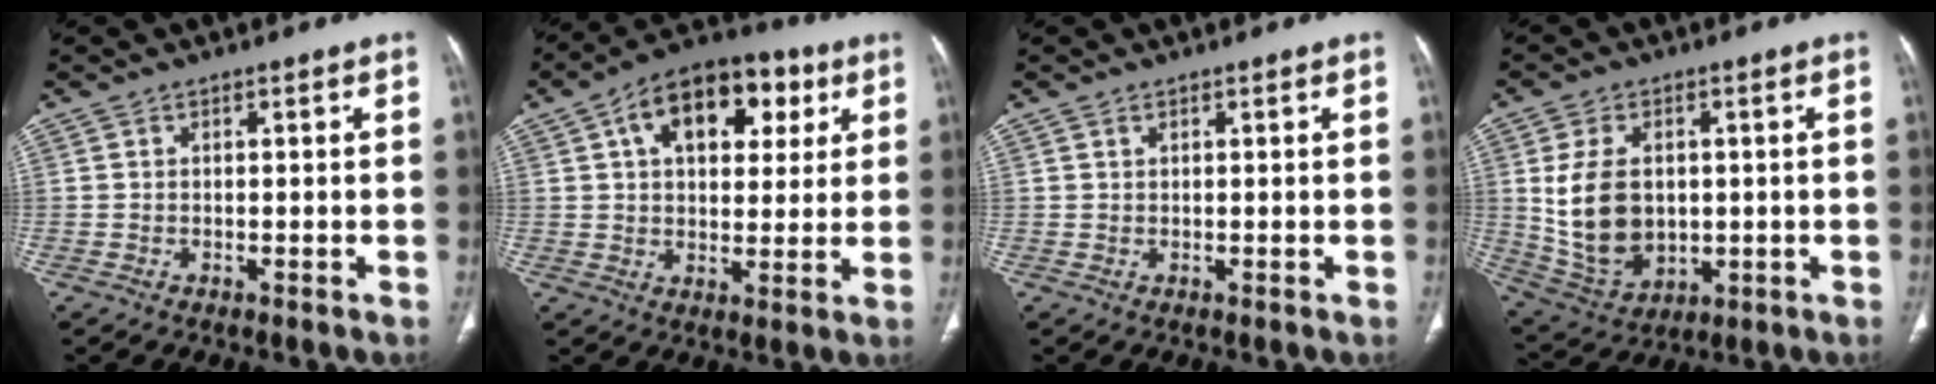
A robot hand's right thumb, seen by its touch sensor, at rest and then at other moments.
{"total": 16.8, "force": [6.2, 10.0, 12.0], "torque": [-0.136, 0.007, 0.091]}
{"total": 0.7, "force": [0.4, 0.4, 0.3], "torque": [-0.006, 0.000, 0.009]}
{"total": 14.1, "force": [1.0, 9.6, 10.3], "torque": [-0.185, -0.005, 0.036]}